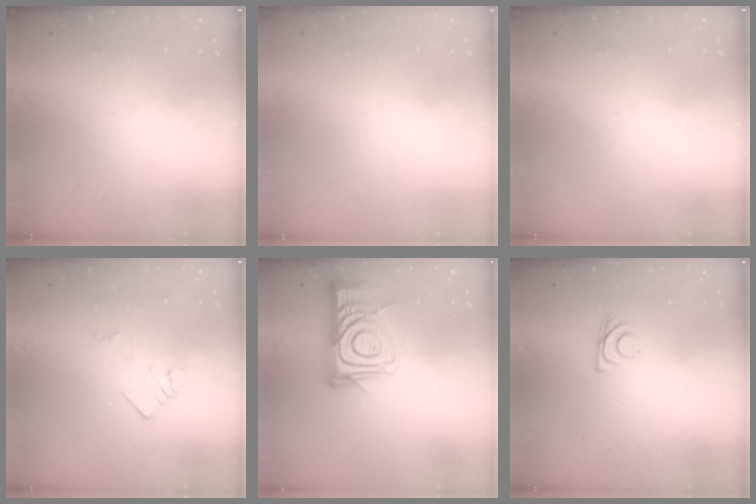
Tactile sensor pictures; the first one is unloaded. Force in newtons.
{"total": 1.9, "press": 1.9, "slide": 0.1}
{"total": 0.0}
{"total": 2.1, "press": 2.1, "slide": 0.3}
{"total": 14.6, "press": 14.6, "slide": 1.0}
{"total": 7.2, "press": 7.2, "slide": 0.6}